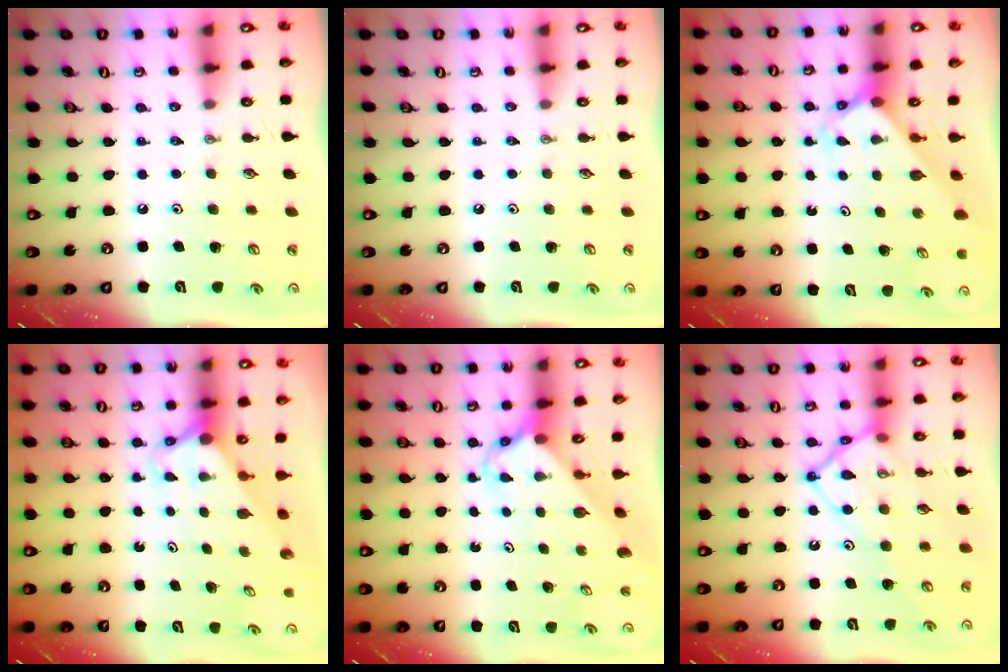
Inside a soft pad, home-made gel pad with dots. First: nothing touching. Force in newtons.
{"total": 0.0}
{"total": 2.6, "press": 2.6, "slide": 0.2}
{"total": 2.7, "press": 2.7, "slide": 0.0}
{"total": 2.9, "press": 2.9, "slide": 0.3}
{"total": 13.9, "press": 13.9, "slide": 1.4}